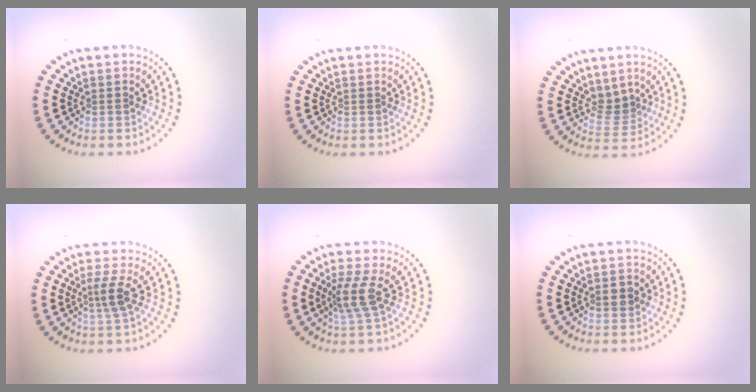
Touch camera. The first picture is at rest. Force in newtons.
{"total": 0.0}
{"total": 2.1, "press": 1.5, "slide": 1.5}
{"total": 2.1, "press": 1.6, "slide": 1.4}
{"total": 2.8, "press": 2.1, "slide": 1.9}
{"total": 1.4, "press": 1.4, "slide": 0.2}